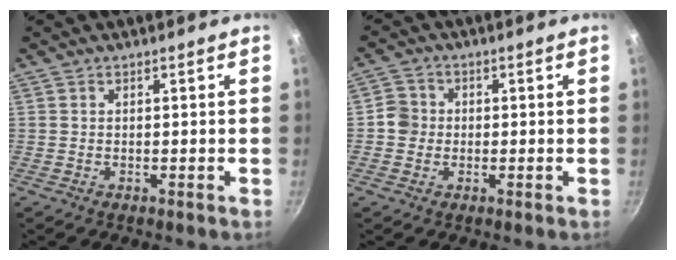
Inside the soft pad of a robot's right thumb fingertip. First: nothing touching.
{"total": 3.9, "force": [-0.4, 3.7, 1.1], "torque": [0.000, 0.011, -0.016]}